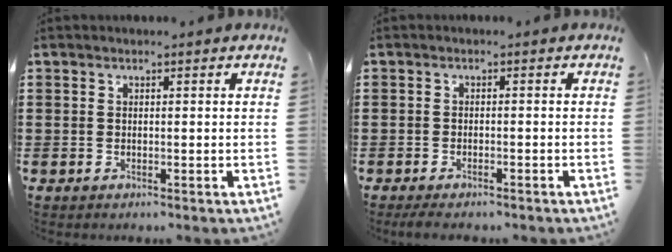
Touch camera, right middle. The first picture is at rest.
{"total": 1.3, "force": [-1.2, 0.1, 0.5], "torque": [-0.011, -0.001, -0.023]}